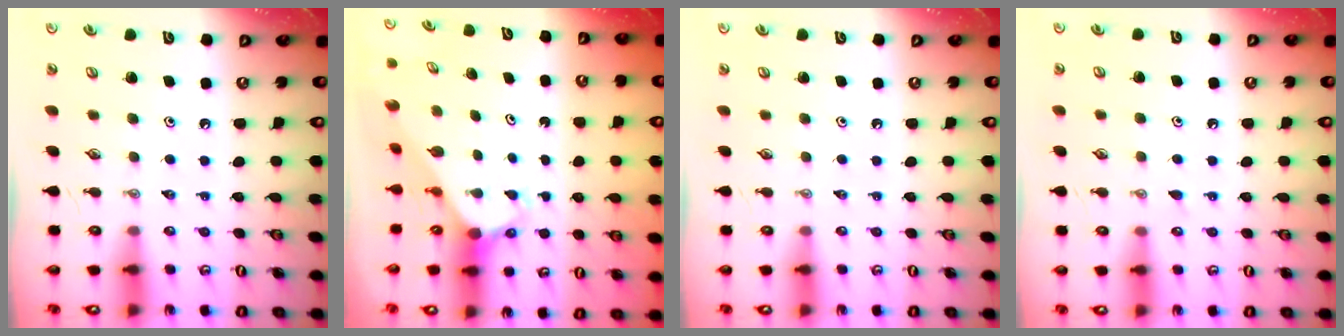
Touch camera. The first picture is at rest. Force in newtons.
{"total": 3.2, "press": 3.2, "slide": 0.2}
{"total": 0.0}
{"total": 7.2, "press": 7.1, "slide": 0.7}